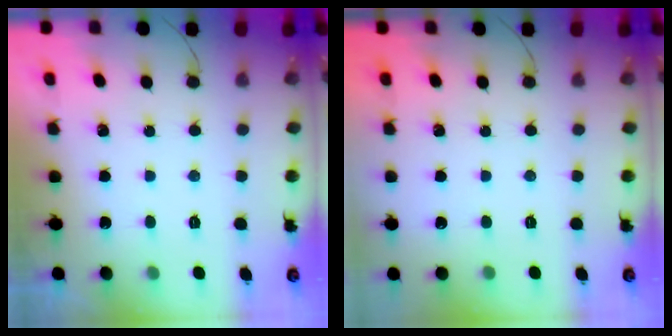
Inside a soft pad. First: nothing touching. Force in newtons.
{"total": 0.0}